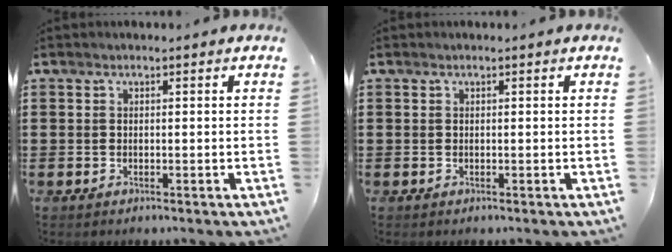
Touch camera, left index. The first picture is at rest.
{"total": 0.0}